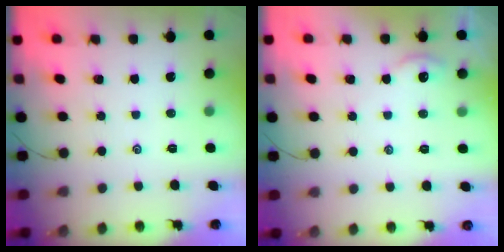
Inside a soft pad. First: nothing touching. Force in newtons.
{"total": 2.2, "press": 2.2, "slide": 0.2}